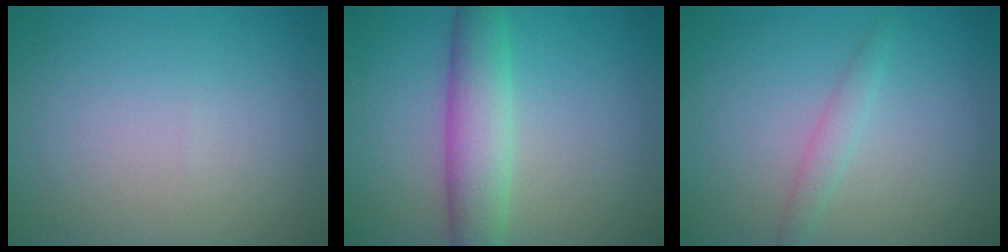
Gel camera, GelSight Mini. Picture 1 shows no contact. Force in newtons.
{"total": 5.2, "press": 5.2, "slide": 0.1}
{"total": 1.4, "press": 1.4, "slide": 0.1}